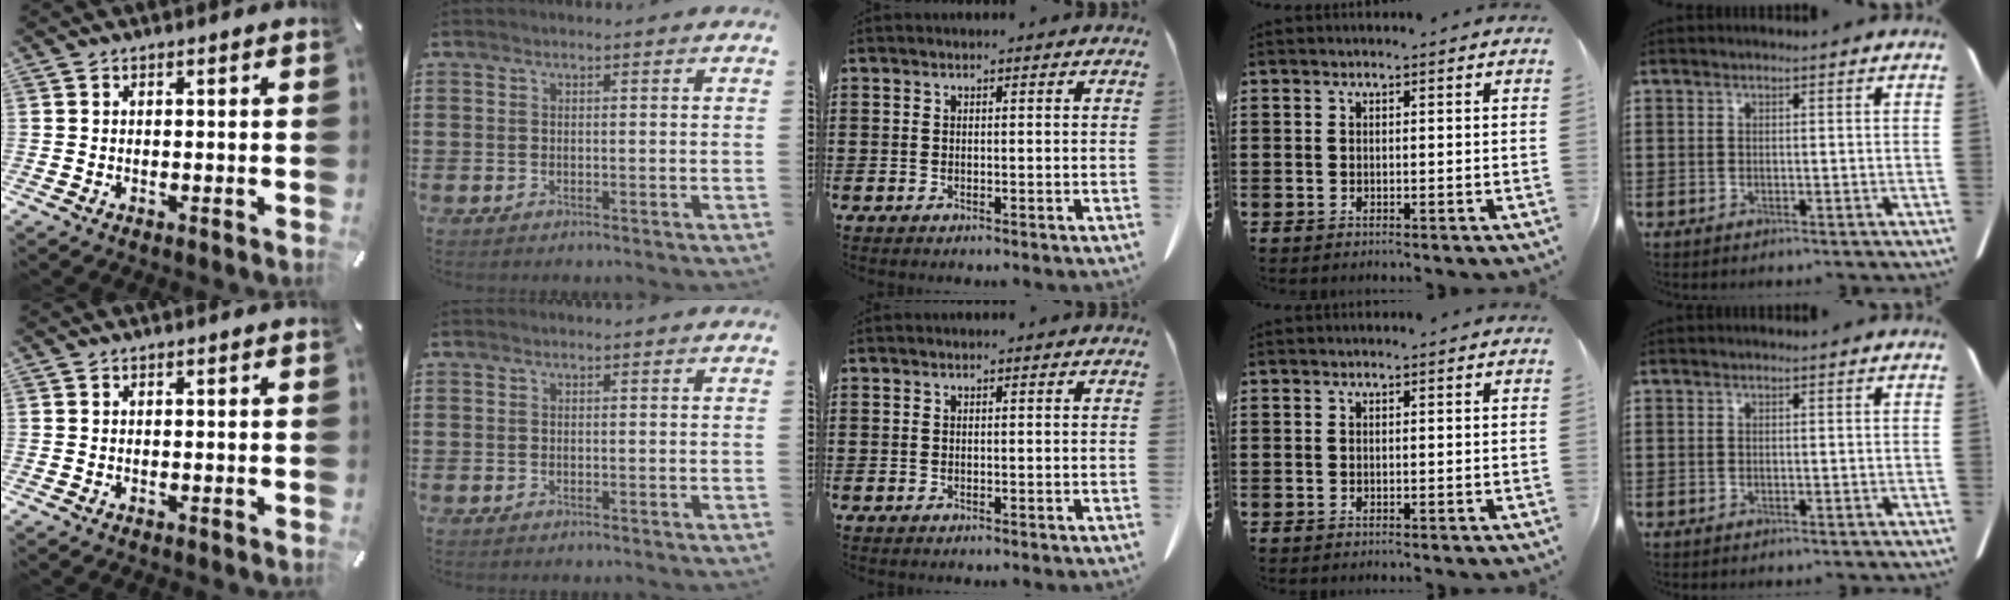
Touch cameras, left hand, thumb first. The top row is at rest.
{}